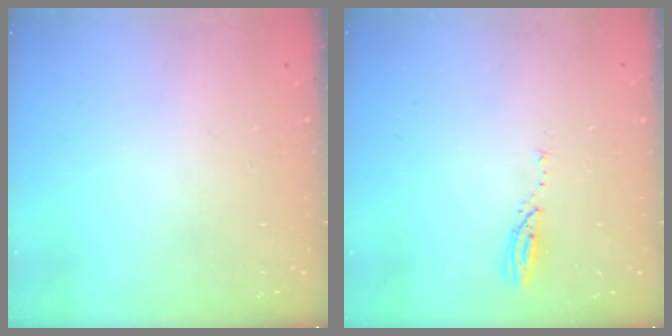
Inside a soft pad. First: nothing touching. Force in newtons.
{"total": 3.7, "press": 3.7, "slide": 0.3}